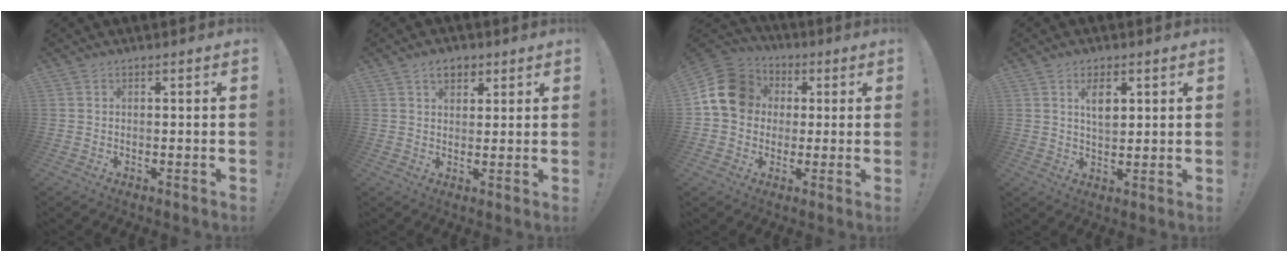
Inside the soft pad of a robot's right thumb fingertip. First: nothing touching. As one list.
[{"total": 5.1, "force": [2.7, 3.4, 2.7], "torque": [-0.030, -0.002, 0.046]}, {"total": 15.1, "force": [2.7, 12.9, 7.4], "torque": [-0.116, 0.005, 0.058]}, {"total": 5.7, "force": [2.3, 3.1, 4.2], "torque": [-0.060, -0.007, 0.036]}]